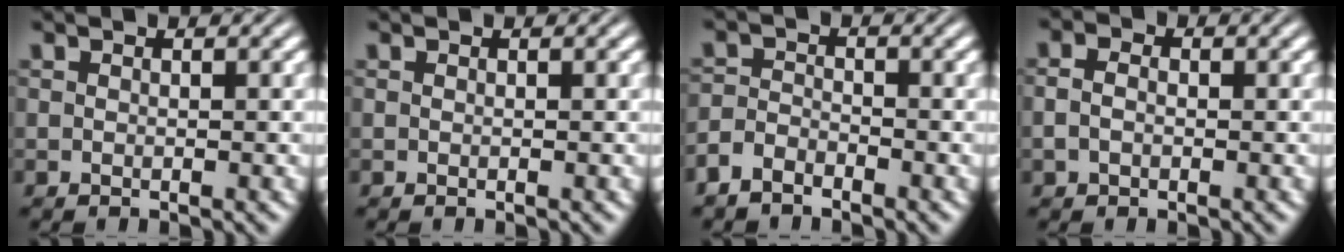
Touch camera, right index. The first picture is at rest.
{"total": 0.0}
{"total": 2.1, "force": [-2.1, 0.2, 0.2], "torque": [0.005, -0.010, -0.036]}
{"total": 1.0, "force": [-0.3, 0.3, 0.9], "torque": [-0.018, -0.002, -0.004]}